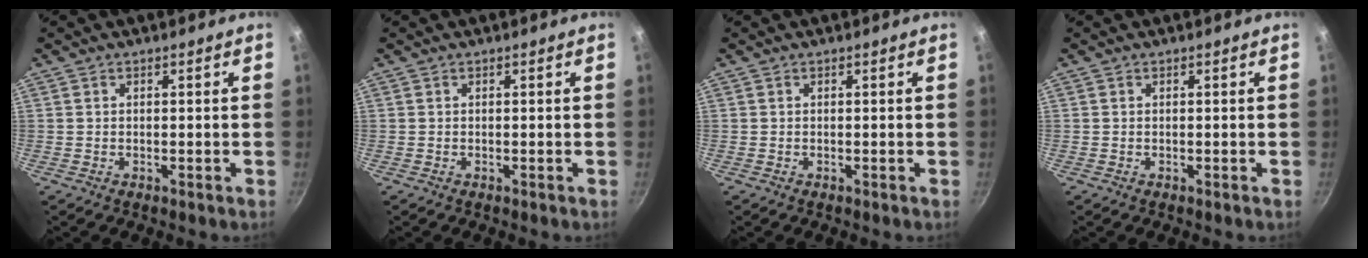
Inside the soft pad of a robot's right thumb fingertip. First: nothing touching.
{"total": 0.0}
{"total": 0.0}
{"total": 0.0}